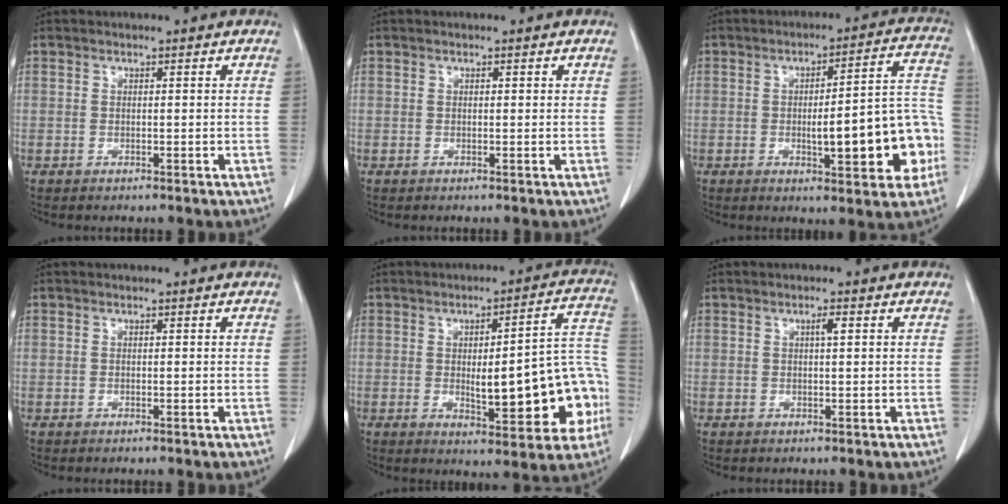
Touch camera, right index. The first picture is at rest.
{"total": 0.0}
{"total": 14.8, "force": [-3.6, 3.2, 14.0], "torque": [-0.165, 0.032, -0.041]}
{"total": 0.0}
{"total": 17.2, "force": [-3.2, 4.5, 16.3], "torque": [-0.159, 0.034, -0.027]}
{"total": 1.3, "force": [0.4, 0.1, 1.2], "torque": [-0.024, 0.002, 0.007]}